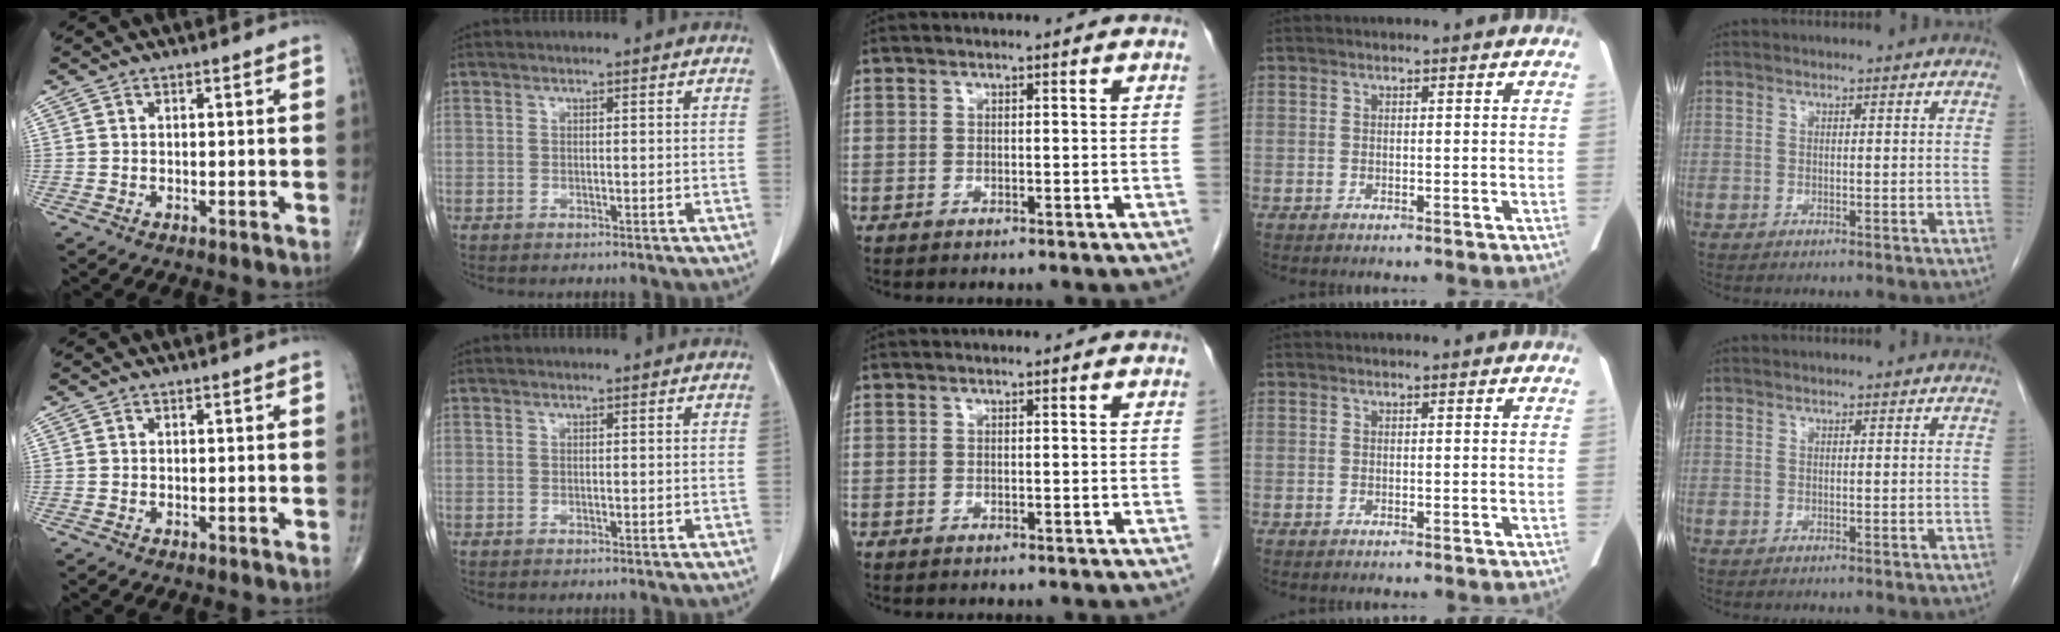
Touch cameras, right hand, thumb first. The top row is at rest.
{}